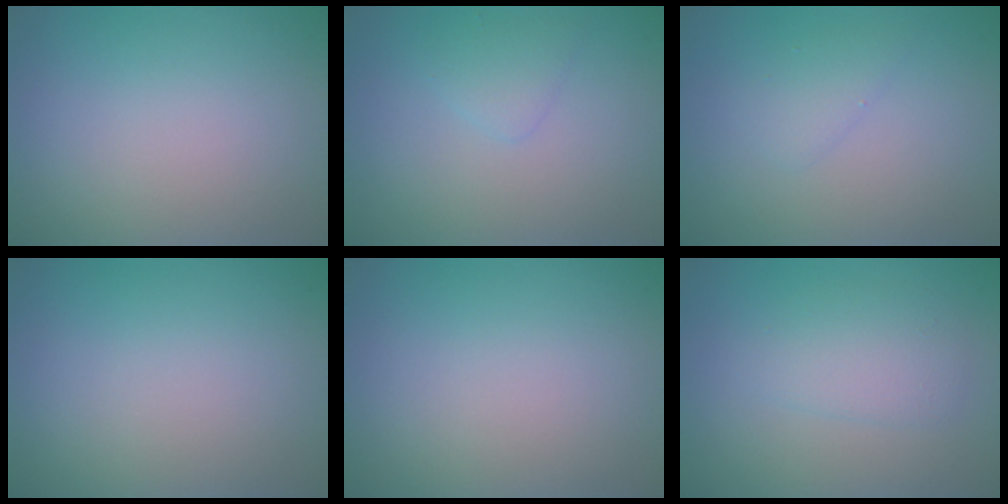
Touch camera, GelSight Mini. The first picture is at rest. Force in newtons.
{"total": 1.4, "press": 1.4, "slide": 0.0}
{"total": 1.5, "press": 1.5, "slide": 0.1}
{"total": 0.0}
{"total": 0.0}
{"total": 2.5, "press": 2.5, "slide": 0.1}